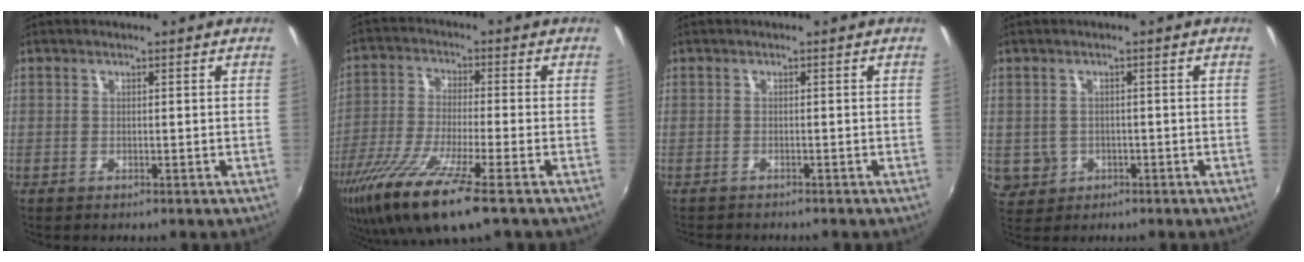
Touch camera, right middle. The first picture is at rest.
{"total": 15.2, "force": [-9.5, 1.6, 11.8], "torque": [-0.241, -0.051, -0.174]}
{"total": 1.9, "force": [-1.8, 0.2, 0.5], "torque": [-0.017, -0.011, -0.028]}
{"total": 4.6, "force": [-0.7, 4.4, 1.3], "torque": [-0.035, 0.000, 0.000]}